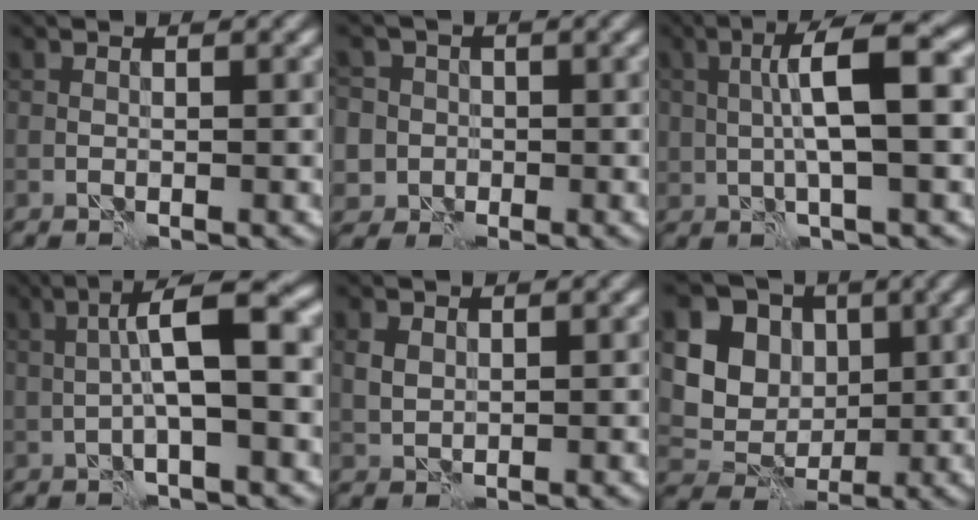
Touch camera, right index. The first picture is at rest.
{"total": 6.6, "force": [-0.4, 6.3, 1.7], "torque": [-0.032, 0.023, -0.037]}
{"total": 6.5, "force": [0.7, 1.7, 6.2], "torque": [-0.110, 0.014, 0.004]}
{"total": 6.5, "force": [0.4, 1.5, 6.3], "torque": [-0.107, 0.018, -0.001]}
{"total": 1.7, "force": [0.4, 1.3, 1.0], "torque": [-0.023, 0.001, 0.009]}
{"total": 9.4, "force": [2.6, 7.9, 4.4], "torque": [-0.091, 0.025, 0.029]}